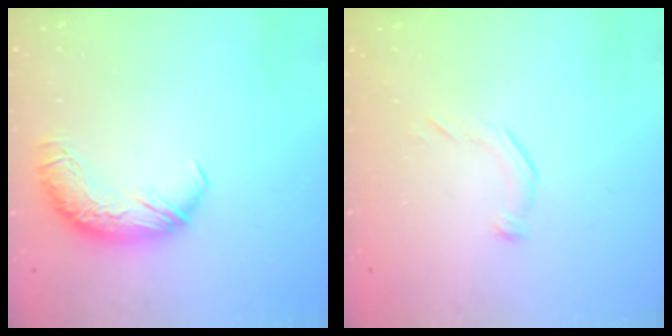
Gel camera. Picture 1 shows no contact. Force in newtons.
{"total": 5.7, "press": 5.6, "slide": 1.0}